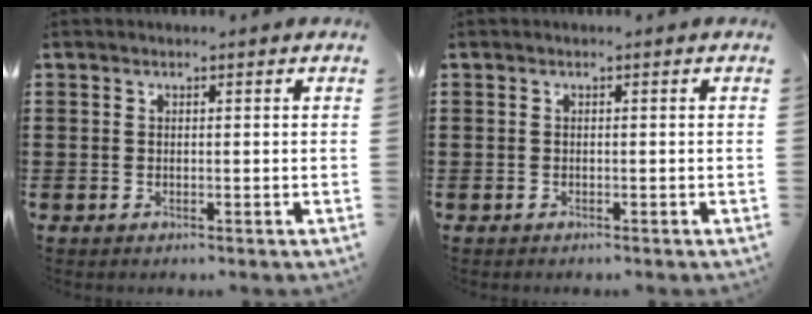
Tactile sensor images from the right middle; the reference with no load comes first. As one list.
[{"total": 0.0}]